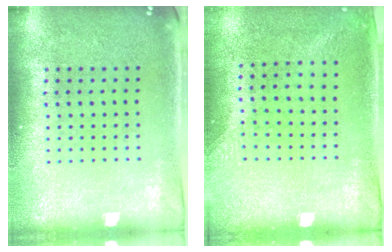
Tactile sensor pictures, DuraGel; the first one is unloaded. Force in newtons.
{"total": 1.4, "press": 1.1, "slide": 0.9}